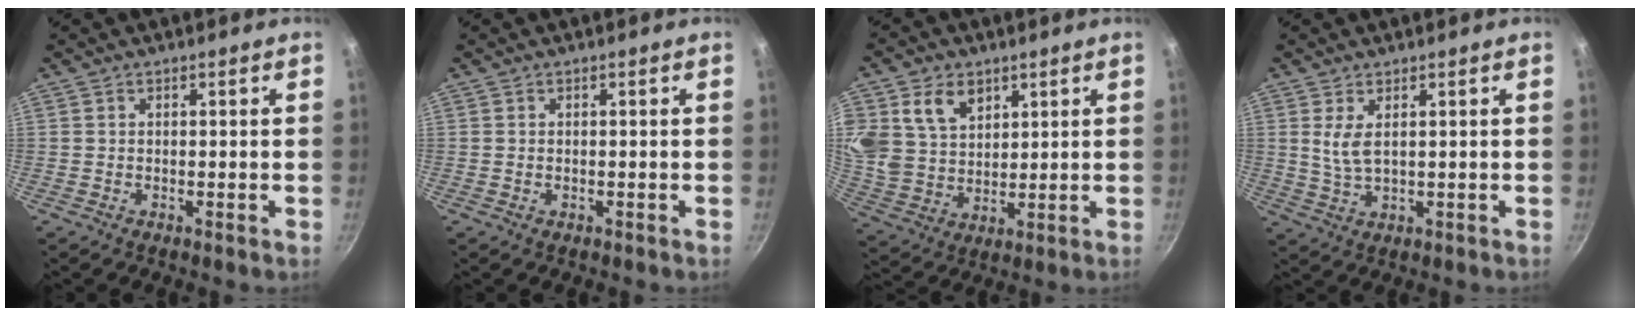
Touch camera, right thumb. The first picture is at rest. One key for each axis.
{"total": 0.0}
{"total": 13.7, "fx": 5.8, "fy": 10.2, "fz": 7.2, "tx": -0.138, "ty": -0.014, "tz": 0.119}
{"total": 4.3, "fx": 1.3, "fy": 1.9, "fz": 3.6, "tx": -0.072, "ty": -0.012, "tz": 0.030}